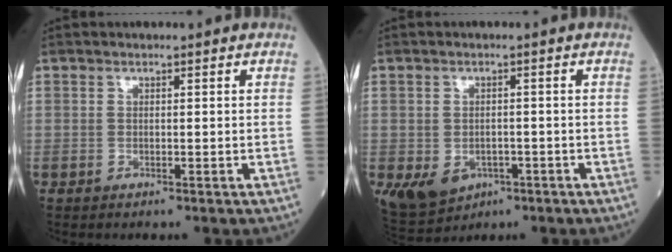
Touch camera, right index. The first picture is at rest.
{"total": 7.4, "force": [-3.2, 5.5, 3.7], "torque": [-0.070, 0.004, -0.035]}